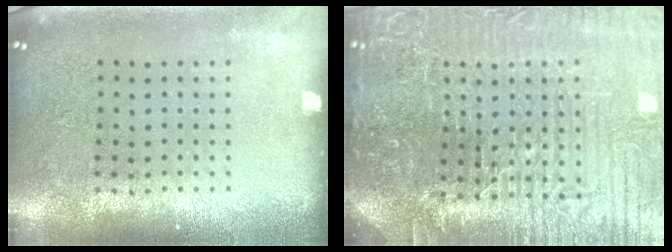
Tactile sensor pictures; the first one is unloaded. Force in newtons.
{"total": 6.4, "press": 5.8, "slide": 2.6}